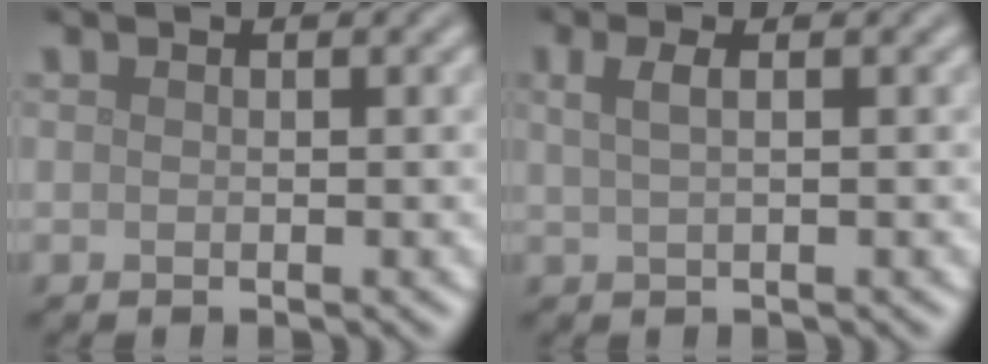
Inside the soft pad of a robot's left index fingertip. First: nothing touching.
{"total": 2.0, "force": [0.7, 0.8, 1.7], "torque": [-0.026, 0.003, 0.010]}